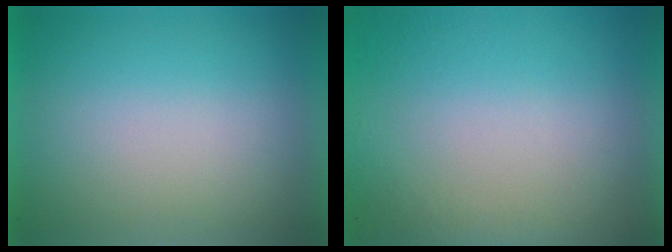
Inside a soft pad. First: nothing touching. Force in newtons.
{"total": 8.1}